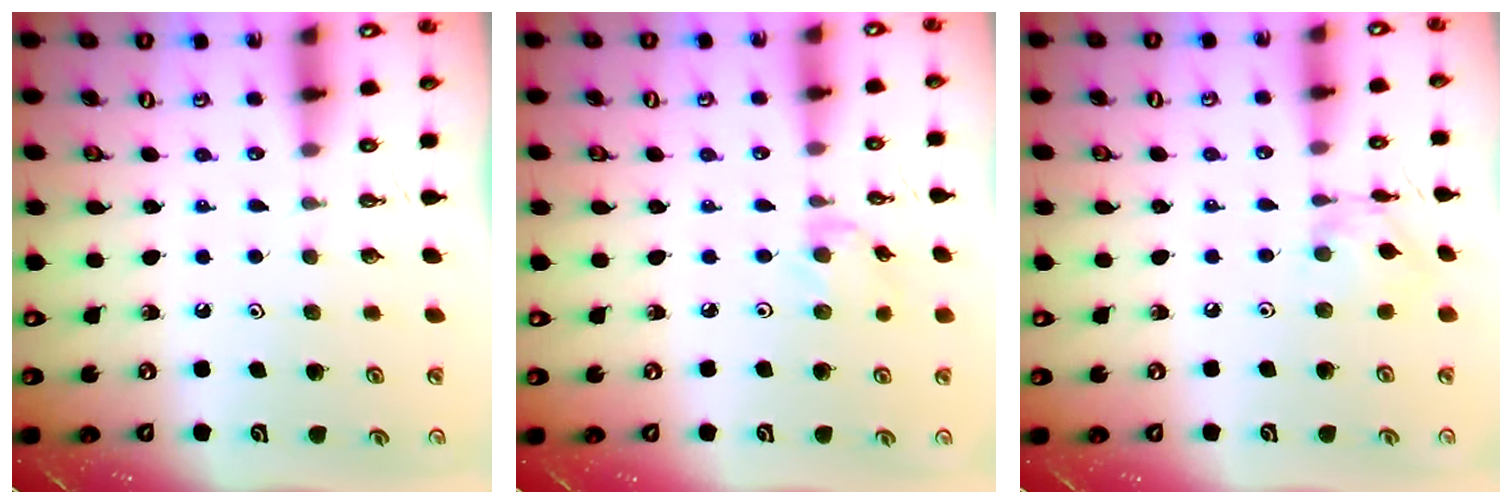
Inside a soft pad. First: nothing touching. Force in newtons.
{"total": 2.0, "press": 2.0, "slide": 0.4}
{"total": 4.6, "press": 4.5, "slide": 0.2}